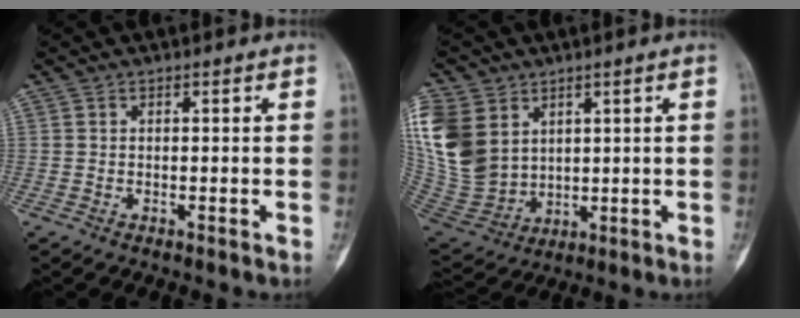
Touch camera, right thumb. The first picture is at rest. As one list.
[{"total": 19.4, "force": [6.5, 14.8, 10.6], "torque": [-0.251, -0.011, 0.151]}]